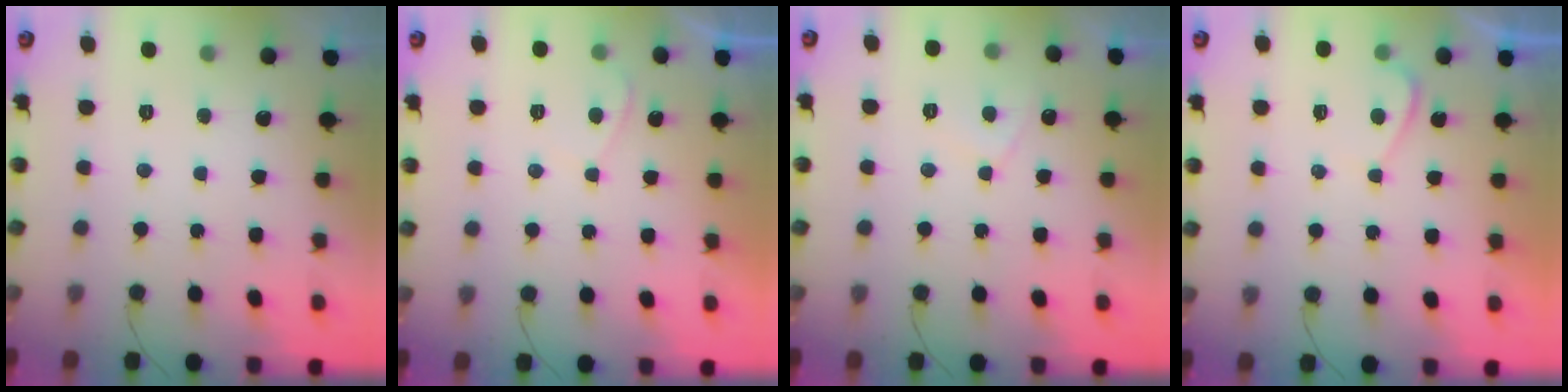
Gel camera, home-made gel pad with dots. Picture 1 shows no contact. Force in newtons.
{"total": 0.8, "press": 0.7, "slide": 0.5}
{"total": 2.2, "press": 2.2, "slide": 0.5}
{"total": 0.6, "press": 0.3, "slide": 0.5}